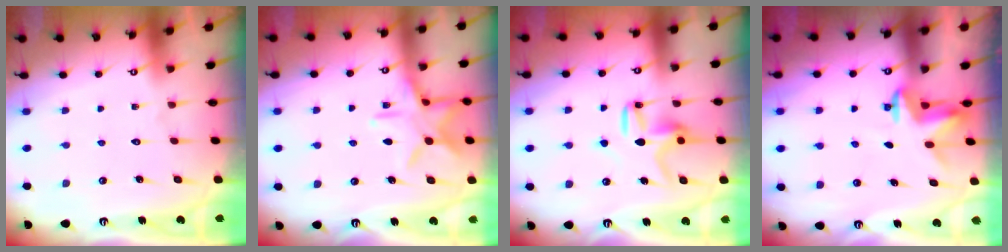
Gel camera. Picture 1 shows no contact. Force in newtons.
{"total": 11.3, "press": 11.2, "slide": 0.7}
{"total": 10.2, "press": 10.2, "slide": 0.4}
{"total": 3.2, "press": 3.2, "slide": 0.3}